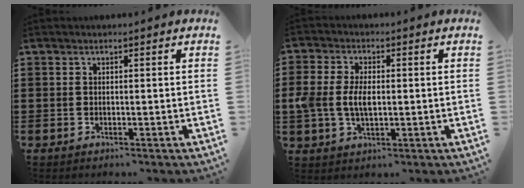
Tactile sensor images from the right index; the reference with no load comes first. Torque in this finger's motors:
{"motor_torque": [1.02, 0.39, 0.32, 0.09]}